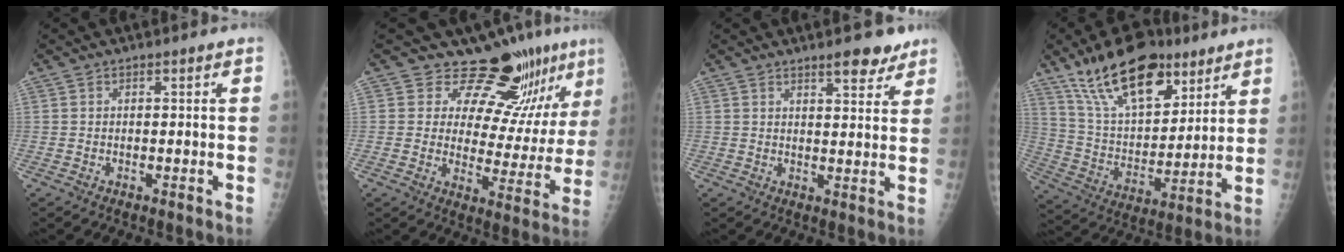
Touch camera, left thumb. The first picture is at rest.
{"total": 13.3, "force": [11.1, 4.6, 5.8], "torque": [-0.036, -0.091, 0.149]}
{"total": 5.7, "force": [4.3, 1.8, 3.2], "torque": [-0.023, -0.027, 0.058]}
{"total": 21.0, "force": [13.6, 10.0, 12.5], "torque": [-0.173, -0.051, 0.245]}